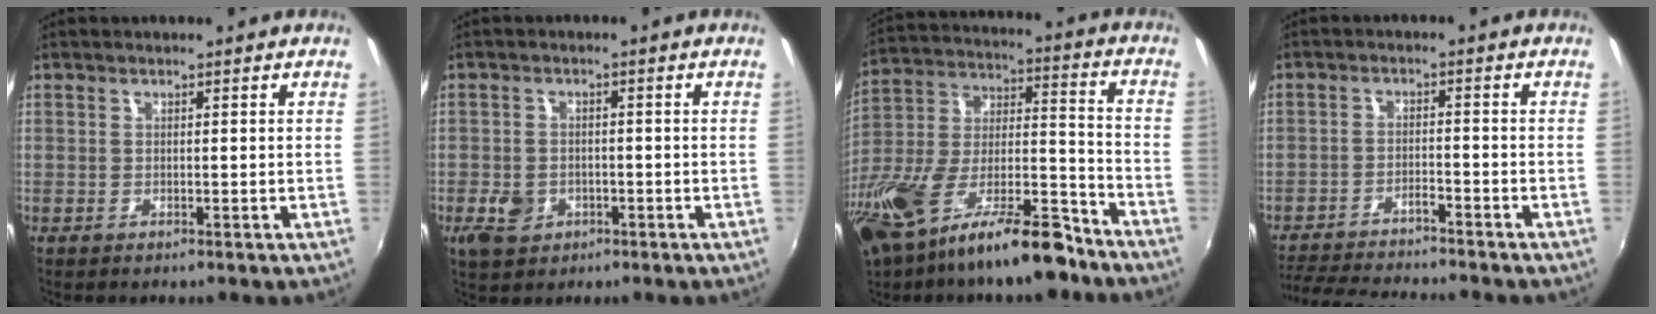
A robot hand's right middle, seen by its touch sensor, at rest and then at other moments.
{"total": 5.2, "force": [-2.2, 4.0, 2.4], "torque": [-0.062, 0.000, -0.035]}
{"total": 24.6, "force": [-16.3, 7.9, 16.7], "torque": [-0.324, -0.022, -0.273]}
{"total": 11.5, "force": [-10.5, 0.9, 4.5], "torque": [-0.103, -0.006, -0.168]}